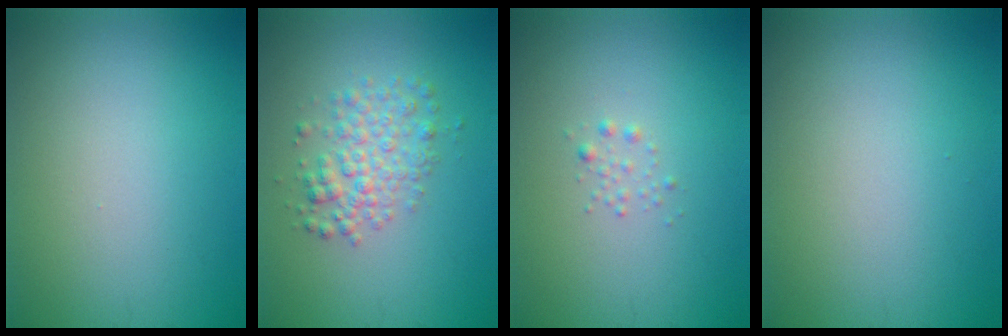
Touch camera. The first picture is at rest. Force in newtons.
{"total": 3.2, "press": 3.2, "slide": 0.1}
{"total": 0.7, "press": 0.7, "slide": 0.0}
{"total": 0.0}